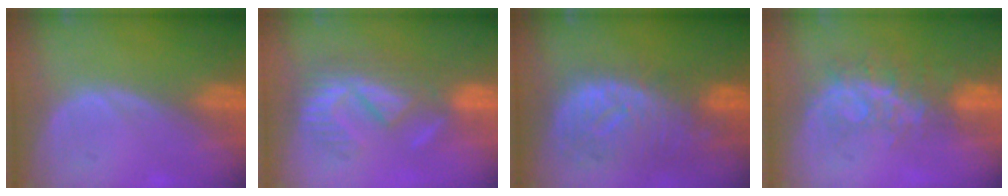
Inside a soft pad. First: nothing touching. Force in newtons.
{"total": 9.4, "press": 8.2, "slide": 4.7}
{"total": 10.9, "press": 9.6, "slide": 5.2}
{"total": 8.5, "press": 7.0, "slide": 4.8}